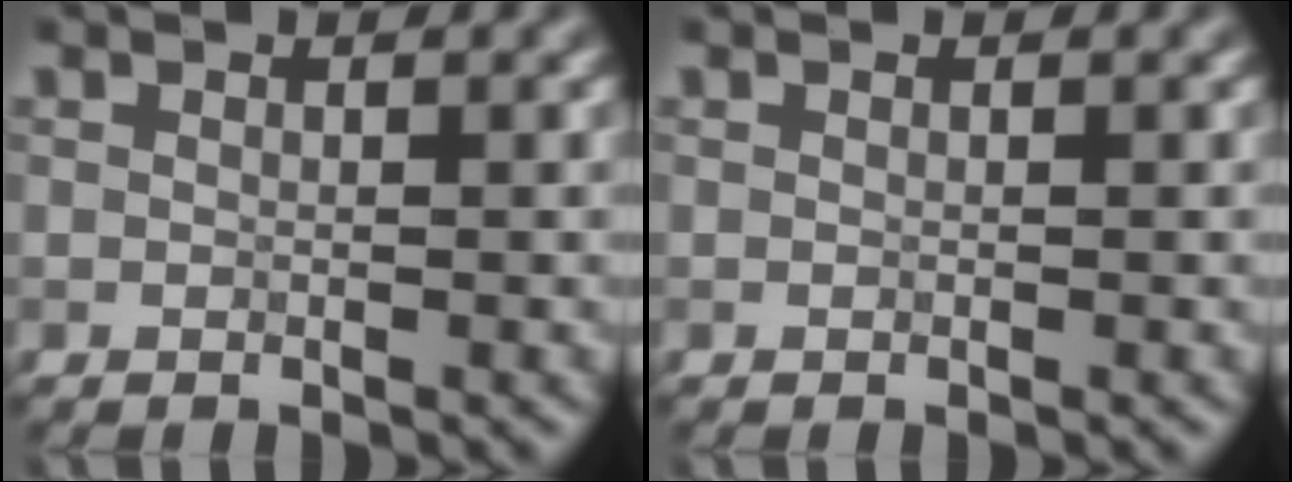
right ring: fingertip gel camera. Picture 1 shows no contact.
{"total": 0.0}